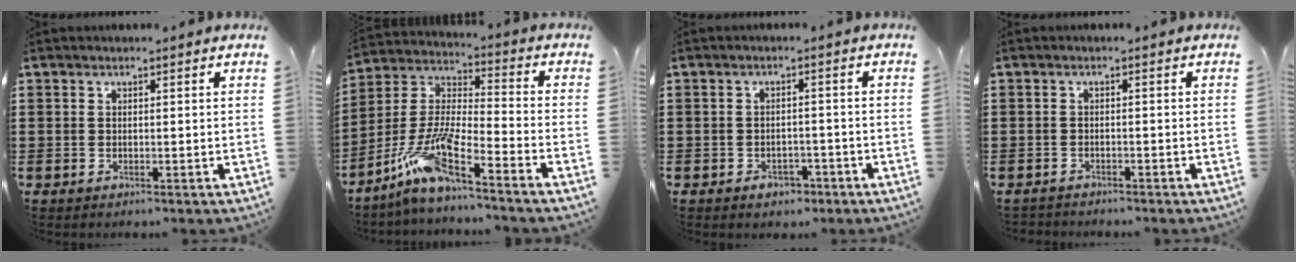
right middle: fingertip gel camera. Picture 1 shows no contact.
{"total": 9.9, "force": [-7.2, 0.4, 6.8], "torque": [-0.161, -0.025, -0.152]}
{"total": 2.0, "force": [-1.5, 1.2, 0.6], "torque": [-0.016, 0.001, -0.032]}
{"total": 1.4, "force": [-1.4, 0.2, -0.1], "torque": [-0.002, 0.002, -0.031]}